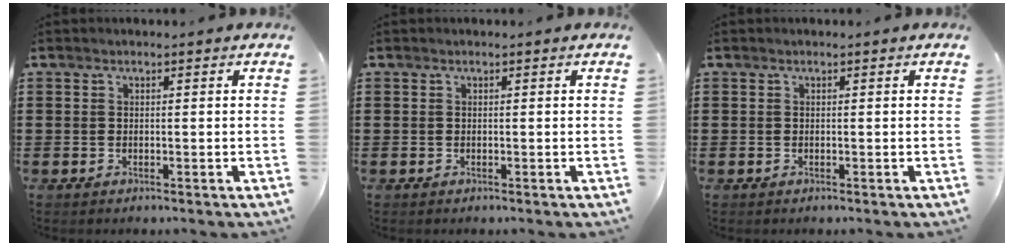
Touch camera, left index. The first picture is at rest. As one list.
[{"total": 0.0}, {"total": 0.0}]